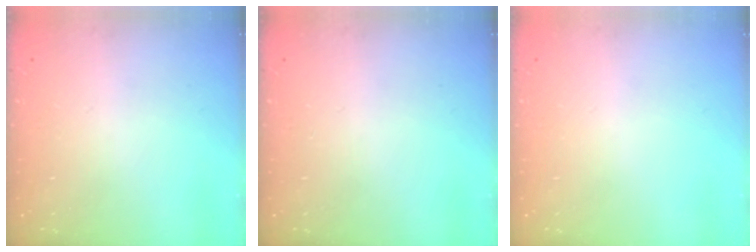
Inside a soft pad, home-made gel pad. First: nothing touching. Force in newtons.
{"total": 0.0}
{"total": 0.0}